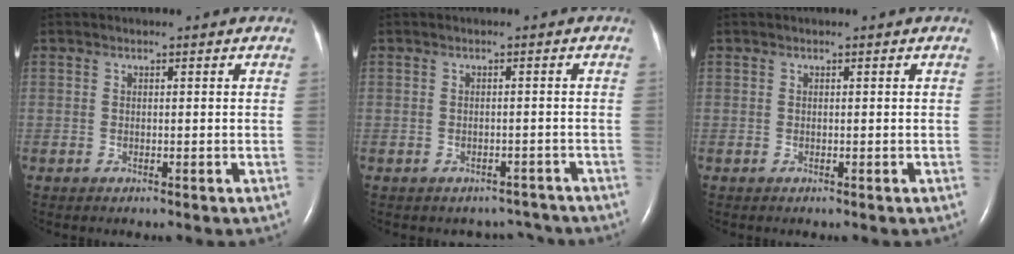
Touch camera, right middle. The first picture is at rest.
{"total": 3.6, "force": [-3.2, 1.7, -0.4], "torque": [0.012, 0.015, -0.037]}
{"total": 0.0}